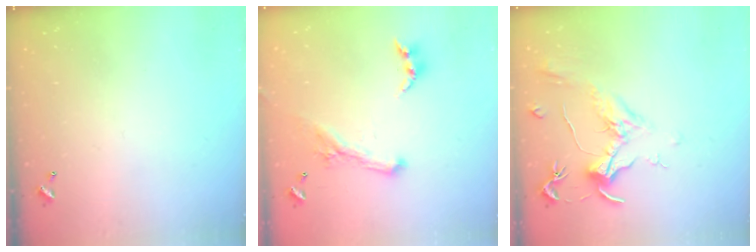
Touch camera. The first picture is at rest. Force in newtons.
{"total": 1.8, "press": 1.7, "slide": 0.4}
{"total": 1.9, "press": 1.7, "slide": 0.9}